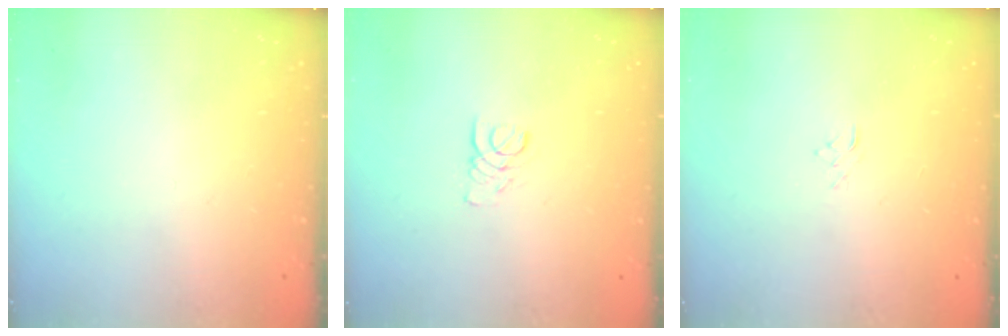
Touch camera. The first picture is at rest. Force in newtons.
{"total": 1.6, "press": 1.6, "slide": 0.1}
{"total": 3.7, "press": 3.7, "slide": 0.1}